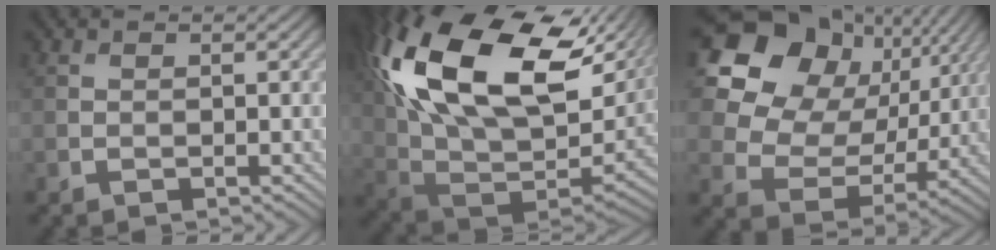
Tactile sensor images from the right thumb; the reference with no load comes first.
{"total": 22.5, "force": [9.0, 11.9, 16.9], "torque": [-0.386, 0.035, 0.166]}
{"total": 17.9, "force": [7.1, 13.4, 9.4], "torque": [-0.226, 0.045, 0.130]}